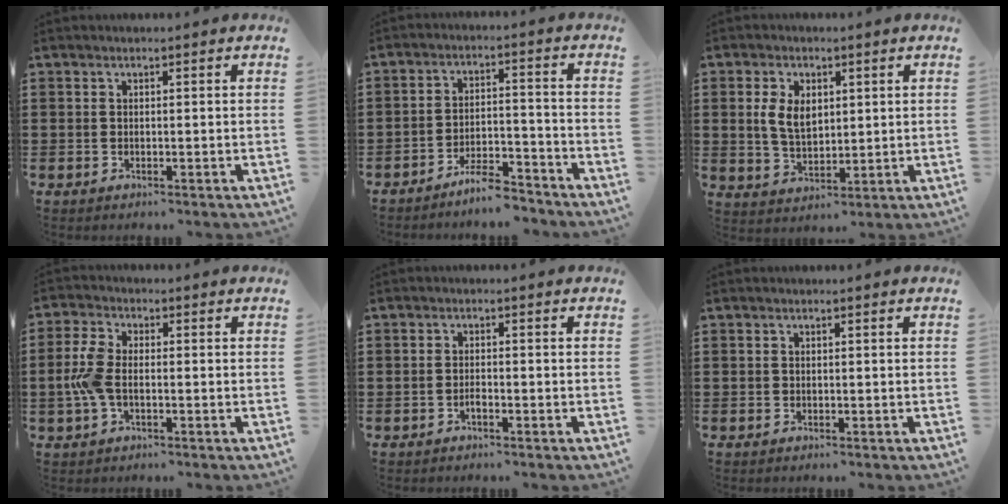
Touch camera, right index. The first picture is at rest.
{"total": 5.8, "force": [-5.4, 0.8, 2.1], "torque": [-0.040, 0.007, -0.104]}
{"total": 5.6, "force": [1.2, 3.6, 4.1], "torque": [-0.090, 0.007, 0.015]}
{"total": 5.4, "force": [-1.0, 2.7, 4.6], "torque": [-0.115, -0.005, -0.025]}
{"total": 1.3, "force": [-0.8, 0.3, 0.9], "torque": [-0.020, -0.004, -0.013]}
{"total": 0.0}